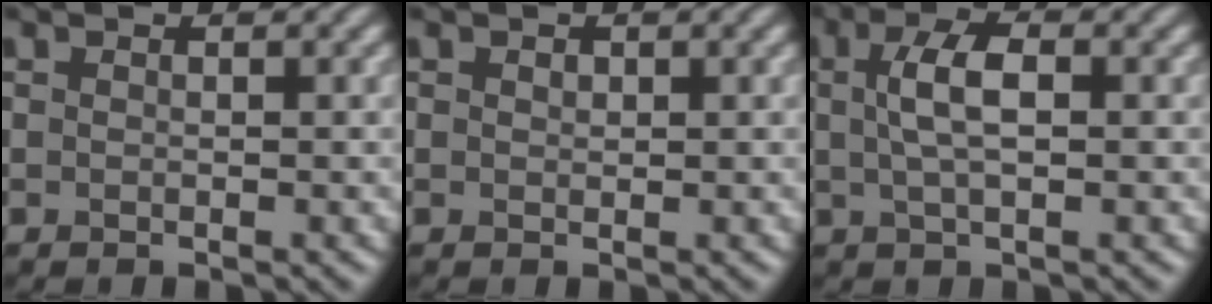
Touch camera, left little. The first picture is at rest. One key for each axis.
{"total": 0.5, "fx": 0.3, "fy": 0.4, "fz": 0.3, "tx": -0.004, "ty": -0.001, "tz": 0.004}
{"total": 3.6, "fx": 0.6, "fy": 1.3, "fz": 3.3, "tx": -0.067, "ty": 0.007, "tz": 0.008}